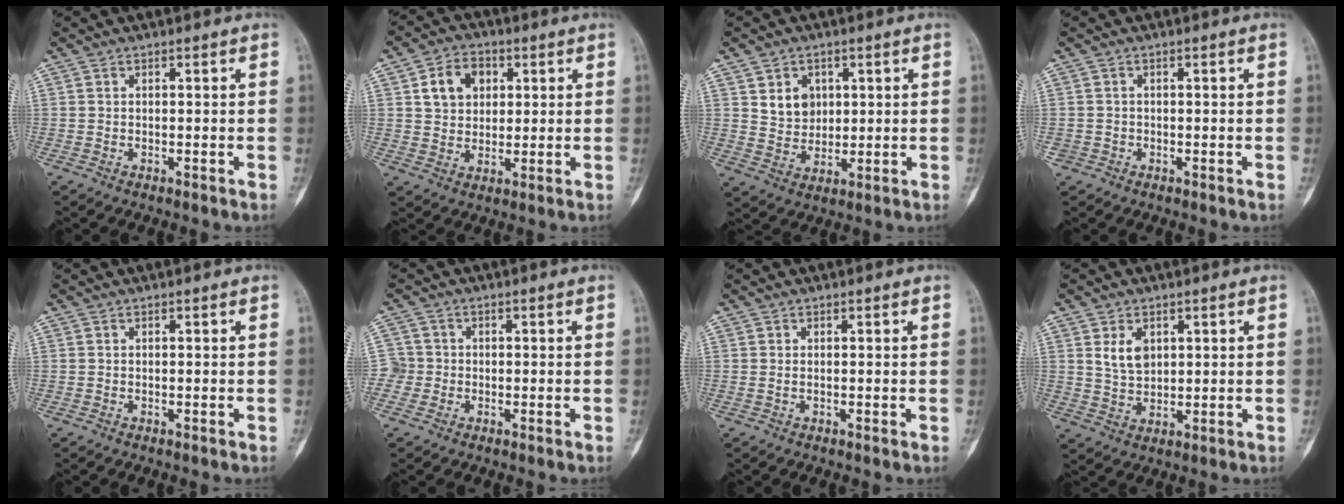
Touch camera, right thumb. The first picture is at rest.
{"total": 8.3, "force": [2.6, 6.5, 4.6], "torque": [-0.044, -0.005, 0.043]}
{"total": 6.4, "force": [2.2, 5.2, 3.0], "torque": [-0.026, -0.014, 0.046]}
{"total": 1.0, "force": [-0.4, 0.9, -0.2], "torque": [0.010, 0.007, -0.011]}
{"total": 0.0}
{"total": 3.2, "force": [-0.7, 3.1, -0.1], "torque": [0.022, 0.011, -0.021]}
{"total": 0.0}
{"total": 5.2, "force": [2.0, 3.4, 3.3], "torque": [-0.047, -0.014, 0.043]}